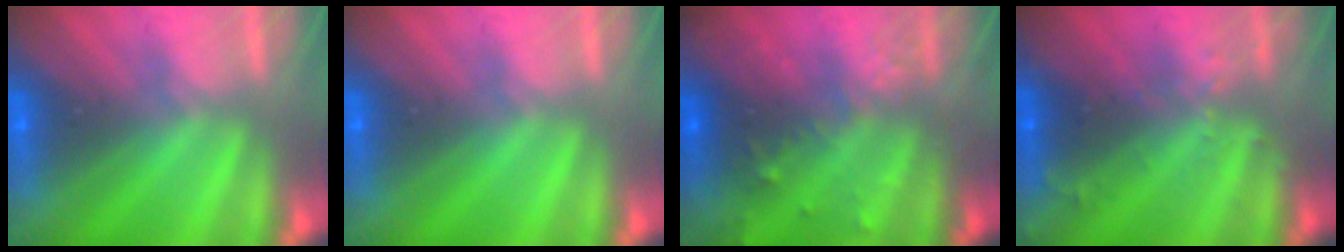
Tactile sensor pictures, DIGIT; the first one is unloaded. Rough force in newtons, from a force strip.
{"total": 0.0}
{"total": 5.7}
{"total": 2.9}